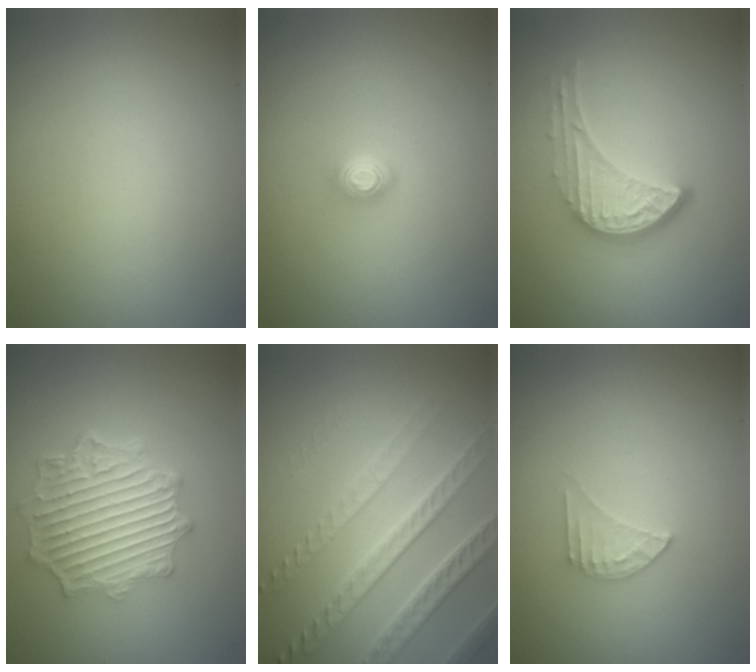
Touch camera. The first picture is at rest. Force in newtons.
{"total": 1.8, "press": 1.3, "slide": 1.3}
{"total": 4.5, "press": 3.3, "slide": 3.1}
{"total": 6.1, "press": 5.1, "slide": 3.3}
{"total": 6.5, "press": 4.8, "slide": 4.4}
{"total": 1.7, "press": 1.7, "slide": 0.1}